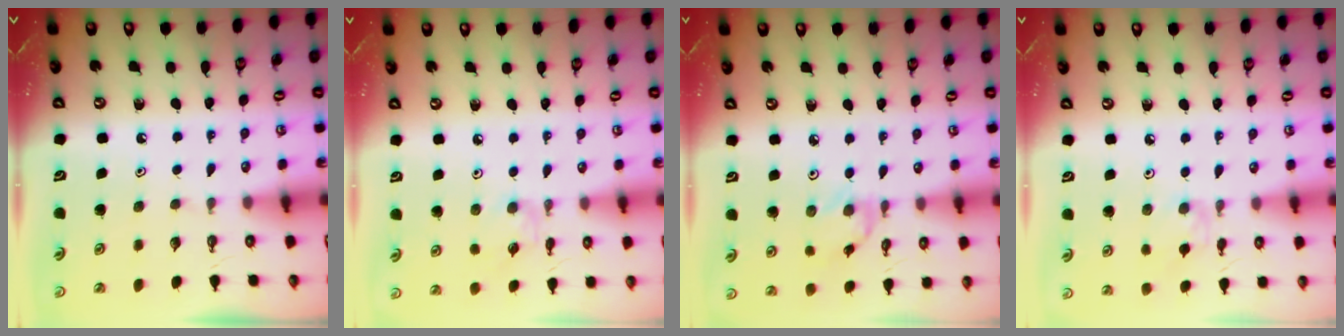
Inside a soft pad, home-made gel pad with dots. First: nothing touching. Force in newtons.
{"total": 1.5, "press": 1.4, "slide": 0.4}
{"total": 2.0, "press": 2.0, "slide": 0.3}
{"total": 3.4, "press": 3.3, "slide": 0.6}